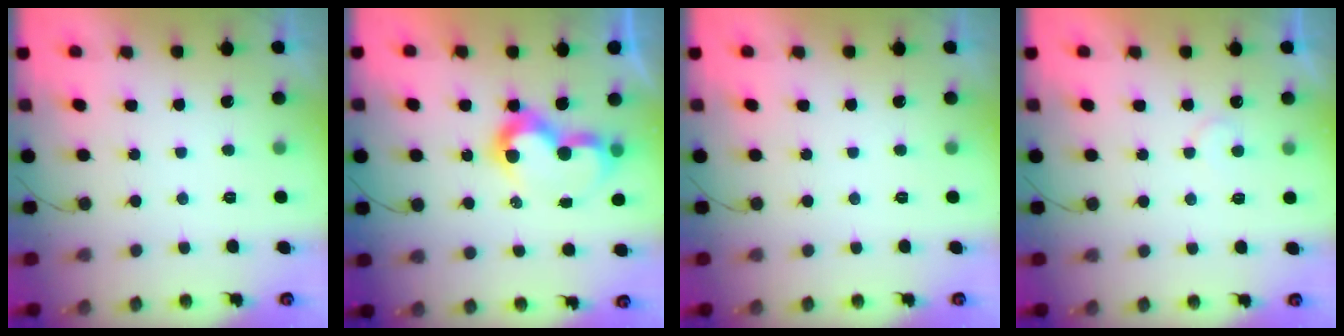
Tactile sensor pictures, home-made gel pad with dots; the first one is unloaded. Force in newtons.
{"total": 10.0, "press": 10.0, "slide": 1.1}
{"total": 0.0}
{"total": 4.8, "press": 4.8, "slide": 0.3}